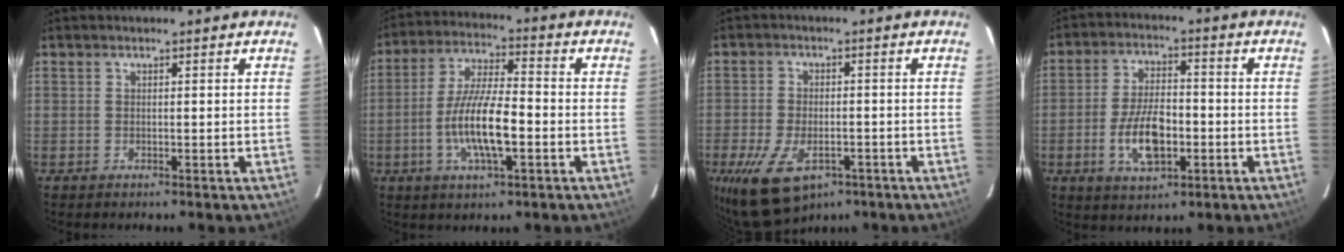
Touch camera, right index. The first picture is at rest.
{"total": 11.7, "force": [-3.3, 3.0, 10.8], "torque": [-0.215, -0.004, -0.061]}
{"total": 12.6, "force": [-6.6, 7.0, 8.1], "torque": [-0.180, -0.027, -0.106]}
{"total": 10.2, "force": [-3.1, 5.1, 8.3], "torque": [-0.163, 0.001, -0.048]}